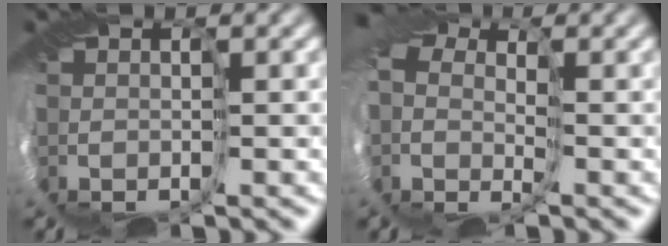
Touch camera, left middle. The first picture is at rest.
{"total": 4.7, "force": [1.5, 3.4, 2.8], "torque": [-0.072, 0.022, 0.017]}